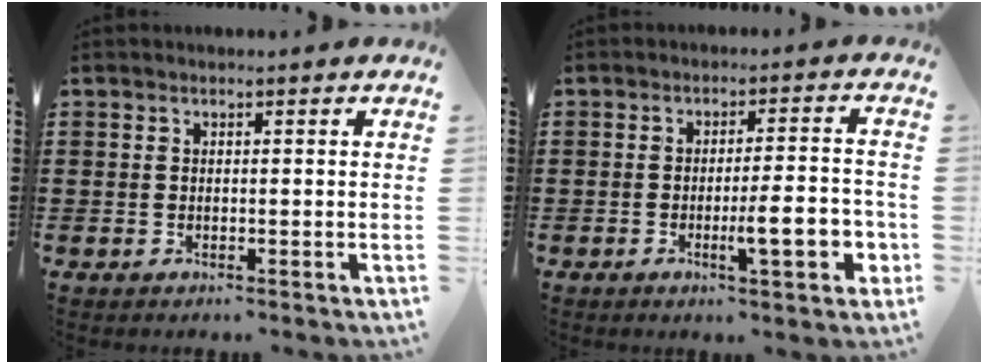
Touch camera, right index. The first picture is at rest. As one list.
[{"total": 7.9, "force": [-2.3, 1.5, 7.4], "torque": [-0.108, -0.005, -0.036]}]